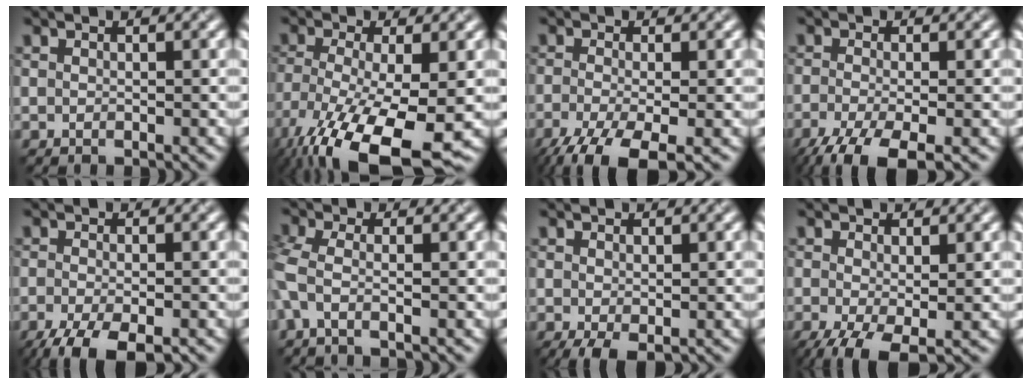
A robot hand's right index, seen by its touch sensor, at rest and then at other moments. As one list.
[{"total": 13.3, "force": [-7.4, 4.3, 10.2], "torque": [-0.209, -0.041, -0.121]}, {"total": 7.5, "force": [-4.6, 2.3, 5.4], "torque": [-0.110, -0.023, -0.087]}, {"total": 6.6, "force": [-4.2, 1.8, 4.7], "torque": [-0.087, -0.017, -0.085]}, {"total": 5.5, "force": [-3.8, 1.4, 3.8], "torque": [-0.070, -0.015, -0.071]}, {"total": 2.3, "force": [-0.6, 0.7, 2.1], "torque": [-0.057, -0.006, -0.024]}, {"total": 2.2, "force": [-0.8, 0.9, 1.8], "torque": [-0.038, -0.010, -0.013]}, {"total": 5.2, "force": [-2.3, 2.0, 4.2], "torque": [-0.095, -0.013, -0.044]}]